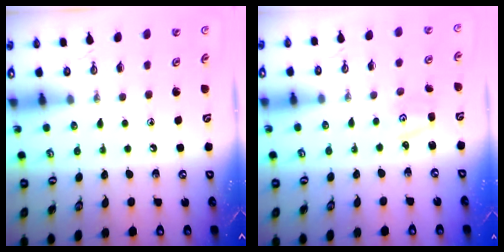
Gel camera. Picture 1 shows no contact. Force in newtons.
{"total": 1.7, "press": 1.6, "slide": 0.3}